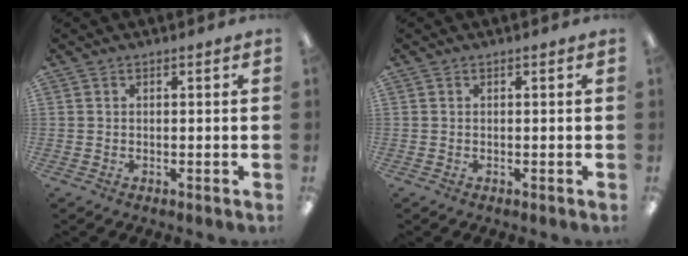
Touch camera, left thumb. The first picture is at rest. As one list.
[{"total": 0.0}]